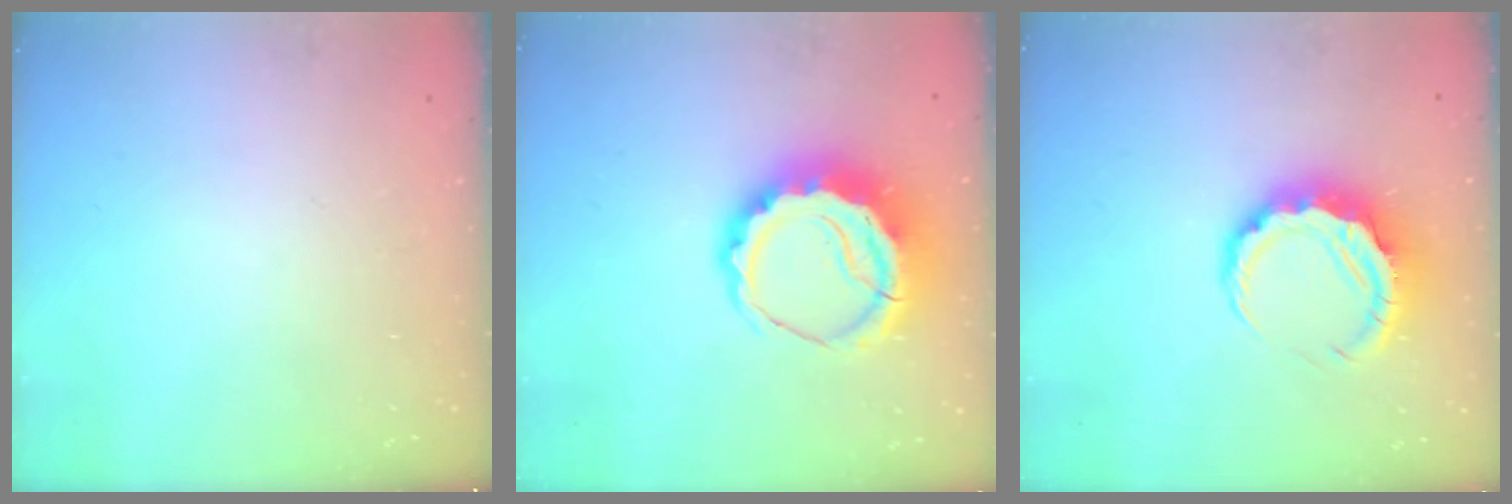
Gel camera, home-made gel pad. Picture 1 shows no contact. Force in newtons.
{"total": 10.2, "press": 10.1, "slide": 1.7}
{"total": 9.3, "press": 9.2, "slide": 1.6}